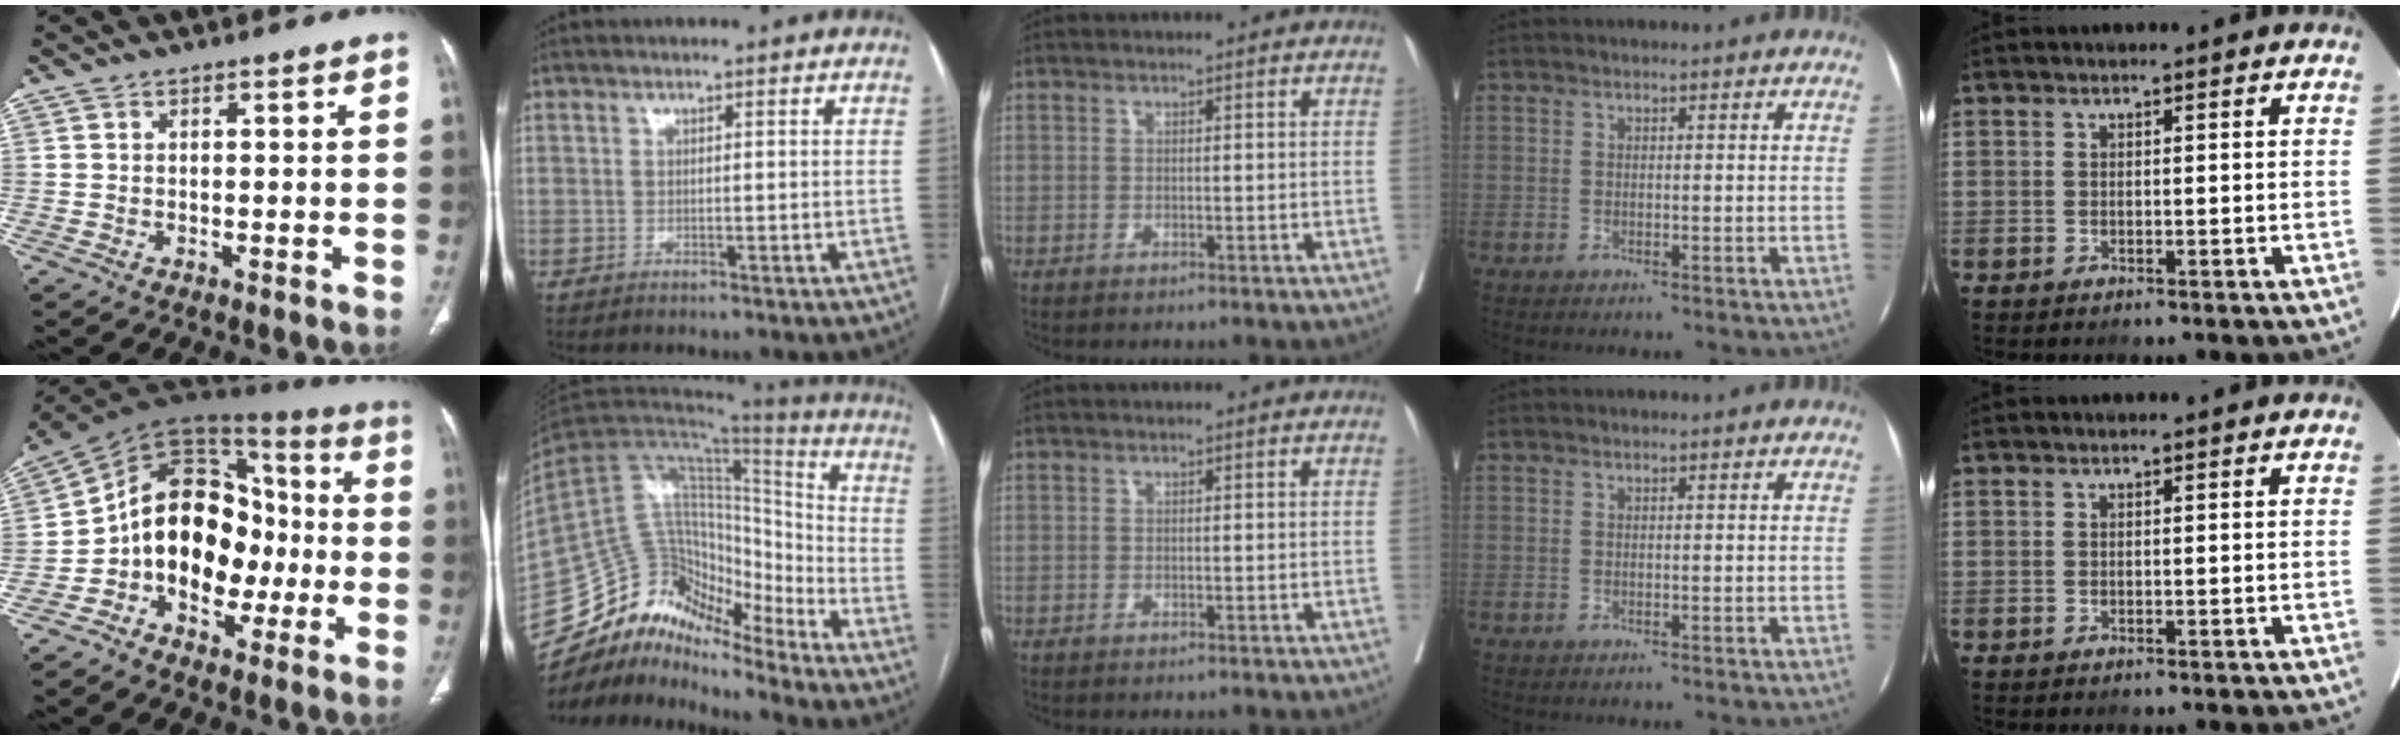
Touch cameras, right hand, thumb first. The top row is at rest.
{"thumb": {"total": 18.6, "force": [-4.0, 13.2, 12.5], "torque": [-0.157, 0.065, -0.065]}, "index": {"total": 18.9, "force": [-16.2, 7.8, 5.8], "torque": [-0.105, 0.063, -0.277]}}